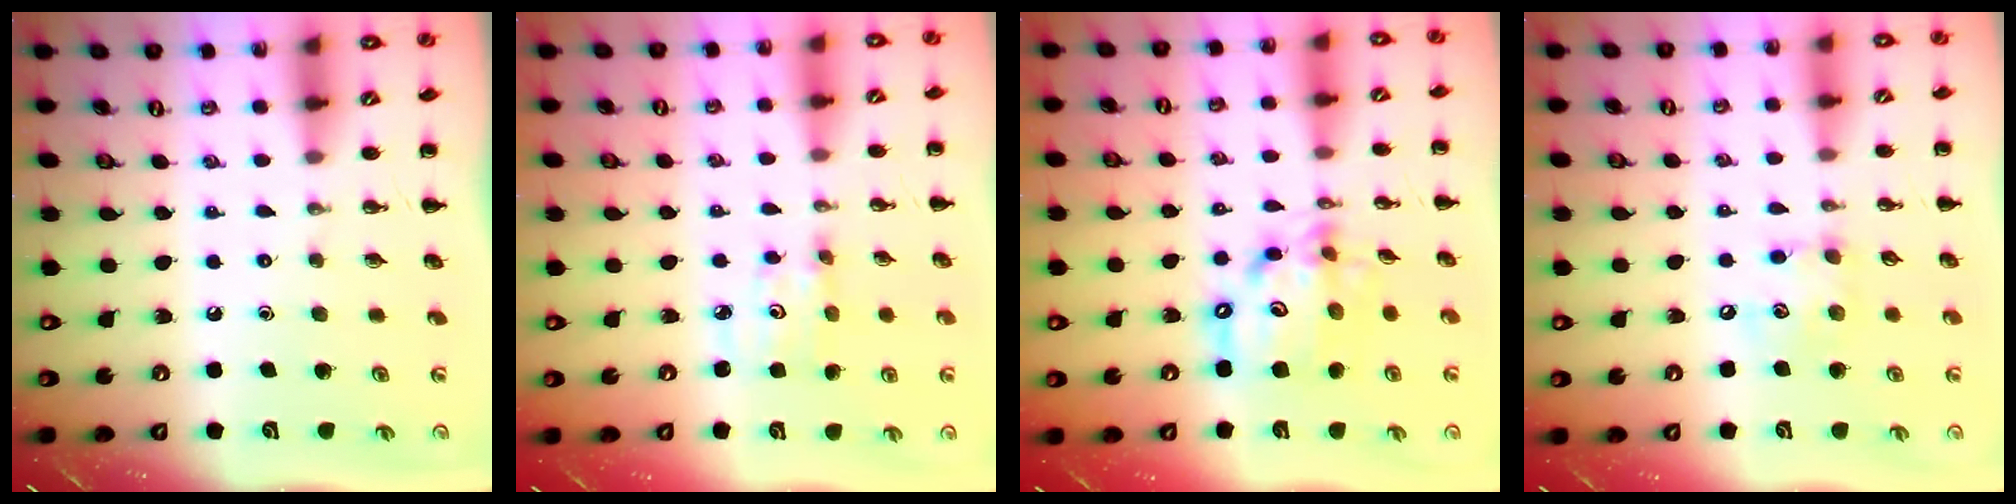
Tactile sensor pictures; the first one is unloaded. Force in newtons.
{"total": 2.8, "press": 2.8, "slide": 0.4}
{"total": 14.3, "press": 13.9, "slide": 3.4}
{"total": 7.6, "press": 7.5, "slide": 0.8}